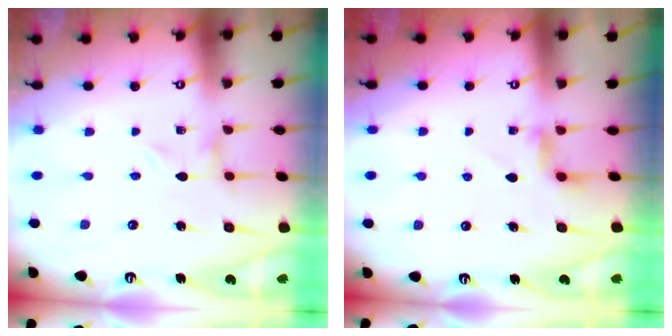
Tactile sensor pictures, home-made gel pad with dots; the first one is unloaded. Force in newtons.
{"total": 2.9, "press": 2.9, "slide": 0.4}